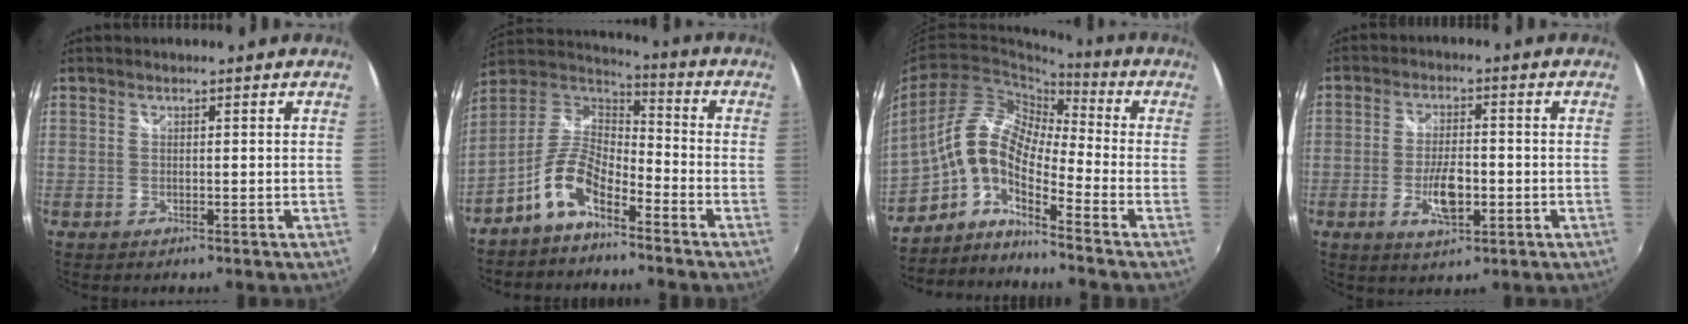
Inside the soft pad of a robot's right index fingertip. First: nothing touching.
{"total": 10.3, "force": [-6.0, 4.3, 7.1], "torque": [-0.155, 0.017, -0.118]}
{"total": 9.4, "force": [-3.9, 3.1, 8.0], "torque": [-0.137, 0.012, -0.091]}
{"total": 7.1, "force": [-2.2, 3.0, 6.0], "torque": [-0.121, -0.006, -0.037]}